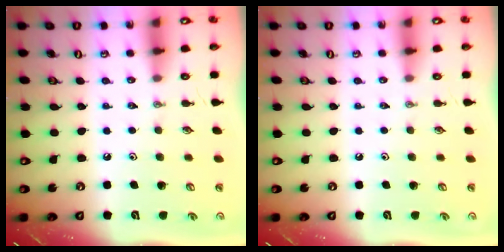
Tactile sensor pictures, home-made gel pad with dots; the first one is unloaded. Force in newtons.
{"total": 0.0}